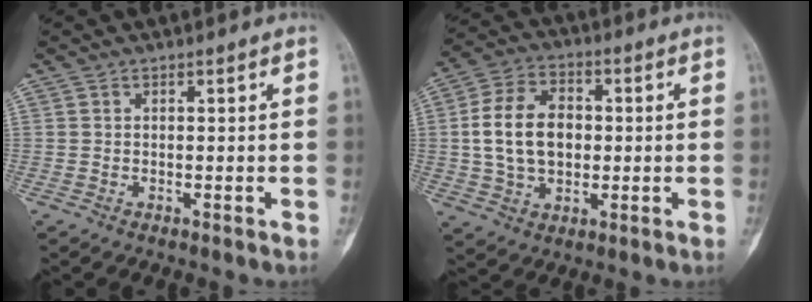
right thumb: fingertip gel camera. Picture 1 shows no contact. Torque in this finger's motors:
{"motor_torque": [0.35, 0.40, 0.65, -0.51, 0.22]}